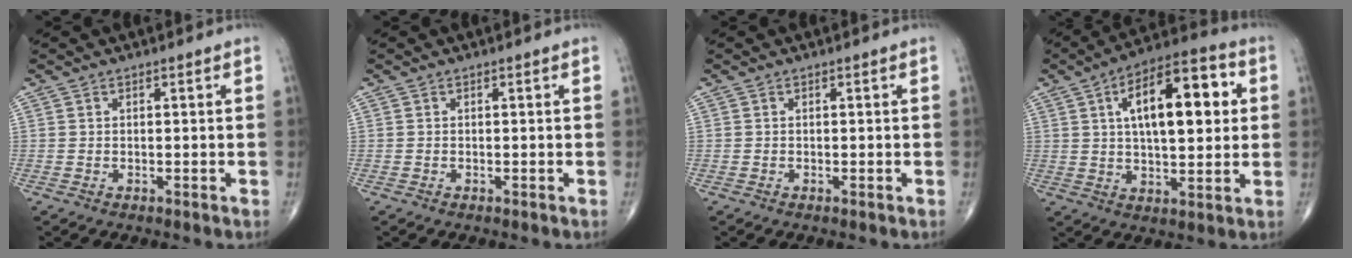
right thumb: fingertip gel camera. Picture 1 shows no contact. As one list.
[{"total": 0.0}, {"total": 0.0}, {"total": 18.0, "force": [4.2, 7.9, 15.6], "torque": [-0.218, 0.013, 0.059]}]